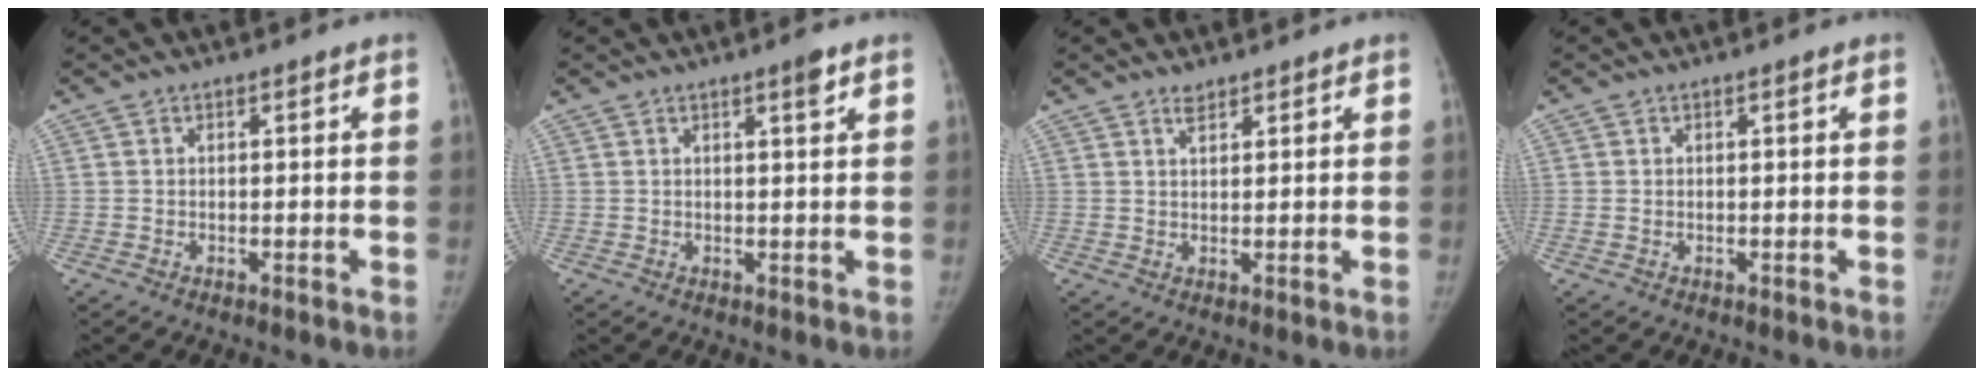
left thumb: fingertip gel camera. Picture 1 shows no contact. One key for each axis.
{"total": 2.0, "fx": 1.2, "fy": 0.1, "fz": 1.6, "tx": -0.025, "ty": -0.007, "tz": 0.019}
{"total": 1.7, "fx": 1.5, "fy": 0.7, "fz": 0.6, "tx": 0.000, "ty": -0.010, "tz": 0.023}
{"total": 0.6, "fx": -0.1, "fy": 0.5, "fz": 0.3, "tx": -0.008, "ty": 0.007, "tz": 0.001}